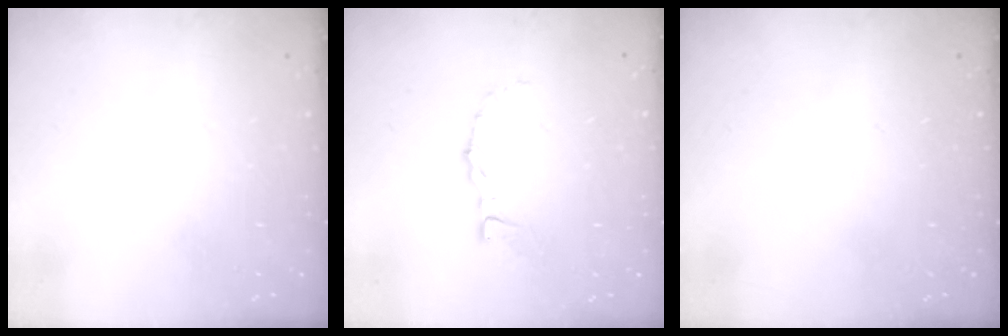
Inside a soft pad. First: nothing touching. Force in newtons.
{"total": 3.3, "press": 3.3, "slide": 0.4}
{"total": 0.0}